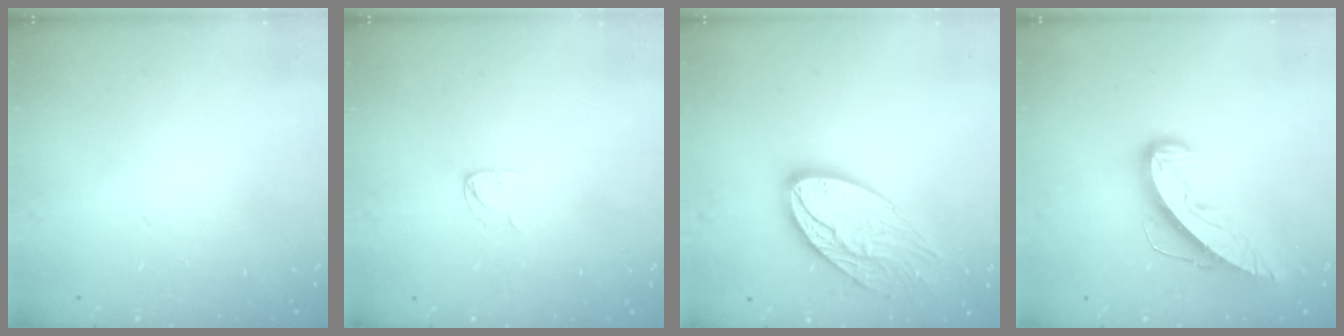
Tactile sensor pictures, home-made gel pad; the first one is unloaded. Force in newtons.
{"total": 3.5, "press": 3.5, "slide": 0.2}
{"total": 17.5, "press": 17.5, "slide": 1.0}
{"total": 9.3, "press": 9.3, "slide": 0.9}